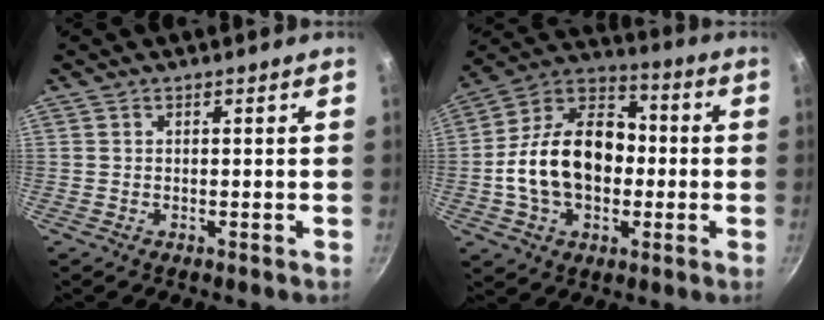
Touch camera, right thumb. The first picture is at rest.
{"total": 19.8, "force": [-1.6, 13.8, 14.1], "torque": [-0.215, 0.047, -0.040]}